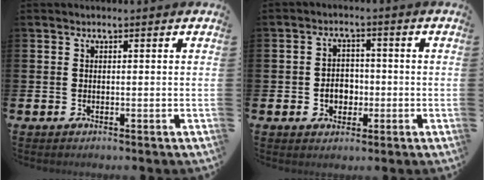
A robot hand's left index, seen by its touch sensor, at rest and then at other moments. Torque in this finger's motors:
{"motor_torque": [0.63, 0.12, 0.06, 0.08]}